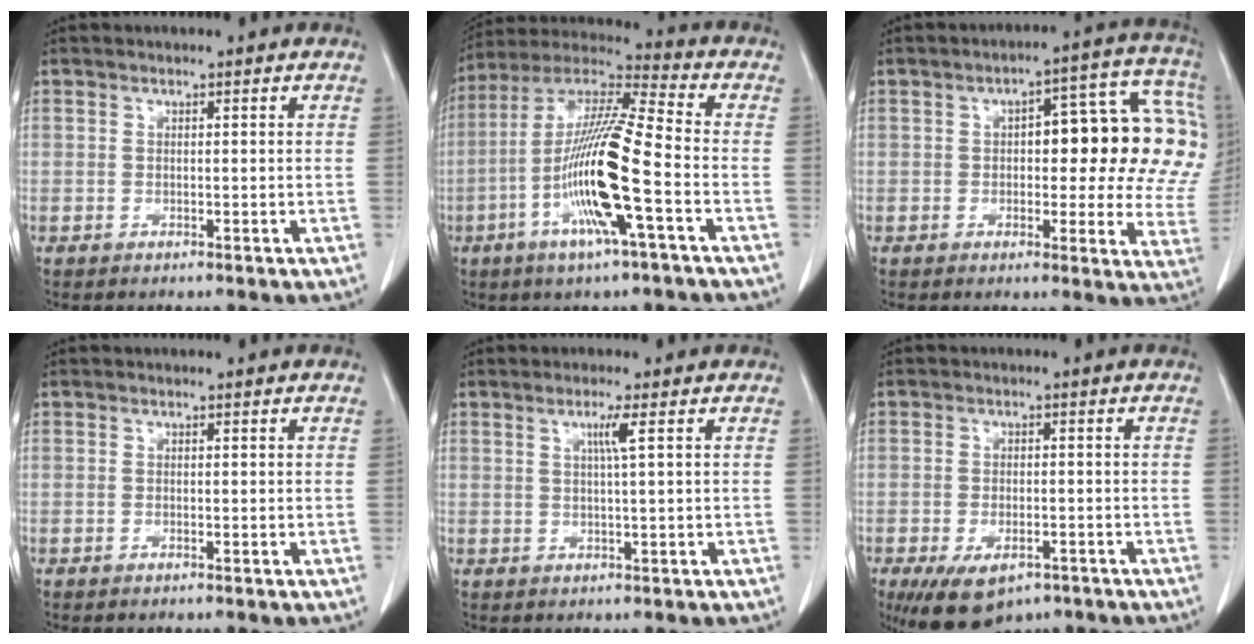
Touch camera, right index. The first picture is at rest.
{"total": 16.6, "force": [-4.8, 0.6, 15.9], "torque": [-0.318, -0.006, -0.097]}
{"total": 17.6, "force": [2.9, 6.5, 16.1], "torque": [-0.160, 0.045, 0.030]}
{"total": 0.0}
{"total": 2.5, "force": [0.9, -0.6, 2.3], "torque": [-0.044, -0.003, 0.016]}
{"total": 9.1, "force": [-5.8, 4.5, 5.3], "torque": [-0.089, -0.007, -0.086]}